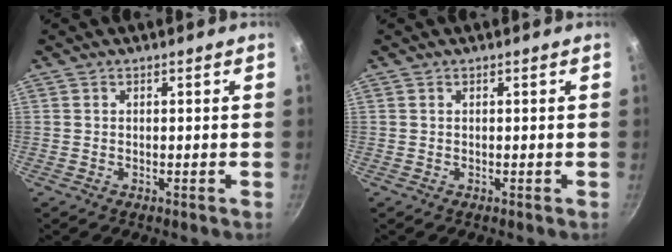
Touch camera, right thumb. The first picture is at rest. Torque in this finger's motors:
{"motor_torque": [-0.11, 0.27, 0.23, 0.00, 0.03]}